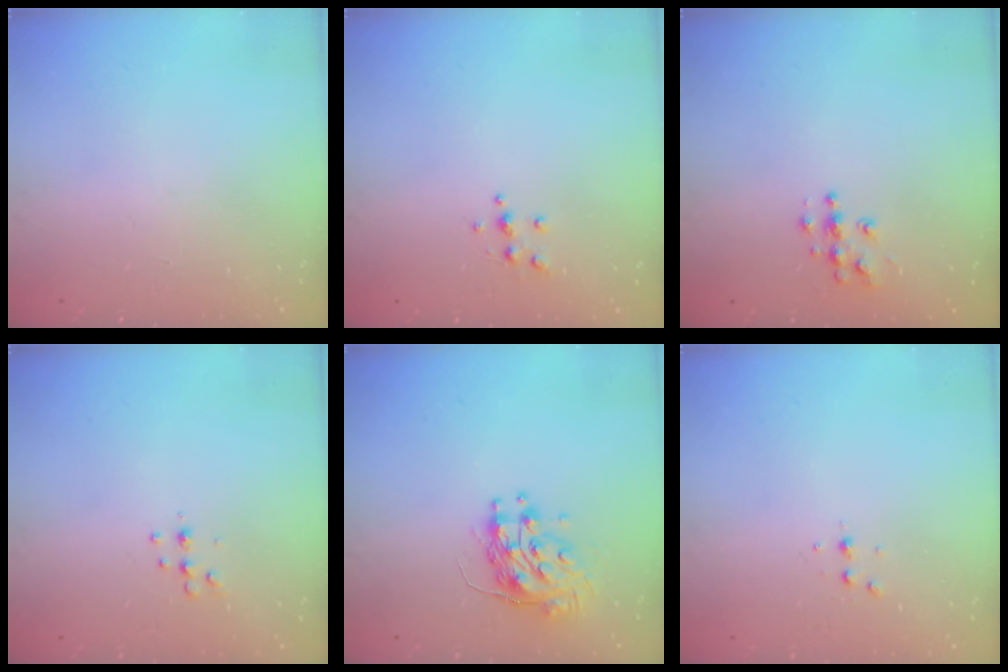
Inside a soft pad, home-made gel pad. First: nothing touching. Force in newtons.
{"total": 4.3, "press": 4.3, "slide": 0.5}
{"total": 6.2, "press": 6.2, "slide": 0.2}
{"total": 5.2, "press": 5.0, "slide": 1.1}
{"total": 9.8, "press": 9.8, "slide": 0.7}
{"total": 3.5, "press": 3.5, "slide": 0.5}